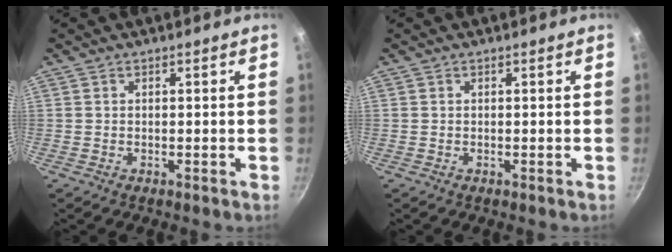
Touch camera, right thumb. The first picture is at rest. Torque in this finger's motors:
{"motor_torque": [-0.28, 0.01, 0.00, 0.00, -0.02]}